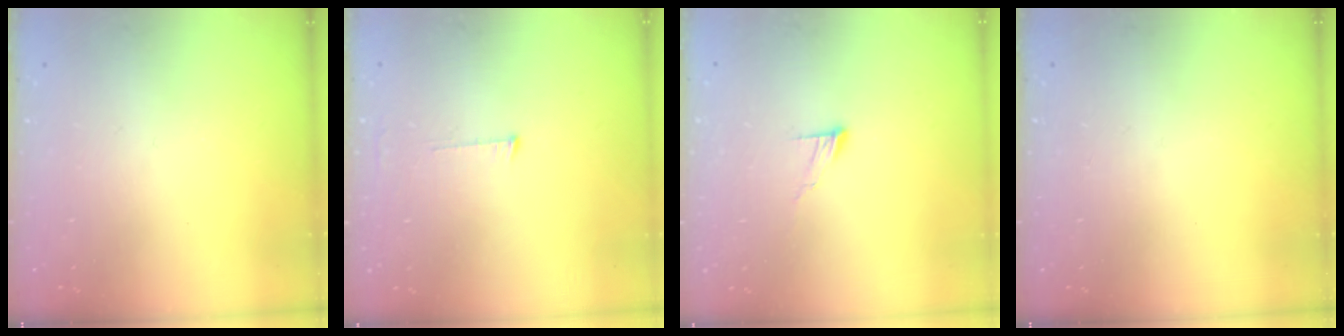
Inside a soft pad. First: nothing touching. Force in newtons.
{"total": 4.0, "press": 4.0, "slide": 0.2}
{"total": 6.5, "press": 6.5, "slide": 0.5}
{"total": 0.0}